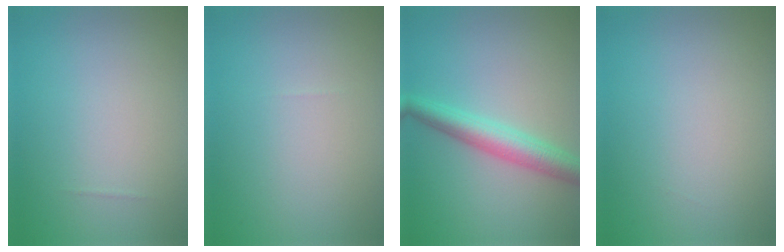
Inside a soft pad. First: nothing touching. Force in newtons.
{"total": 0.0}
{"total": 4.2, "press": 4.2, "slide": 0.1}
{"total": 0.0}